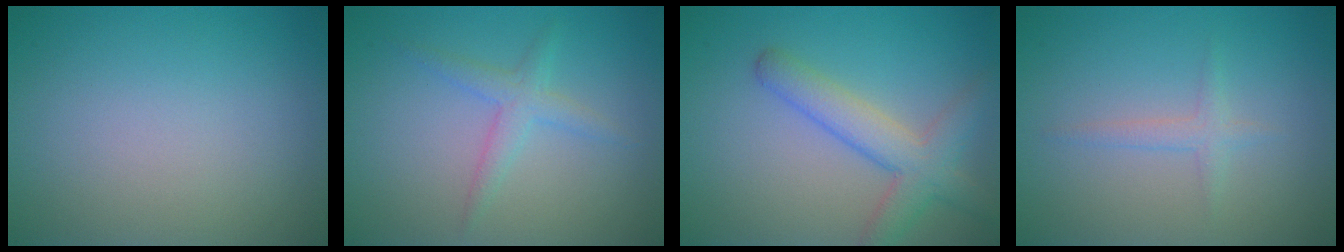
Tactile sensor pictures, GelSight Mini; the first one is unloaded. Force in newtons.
{"total": 2.0, "press": 2.0, "slide": 0.1}
{"total": 4.4, "press": 4.4, "slide": 0.2}
{"total": 1.3, "press": 1.3, "slide": 0.1}